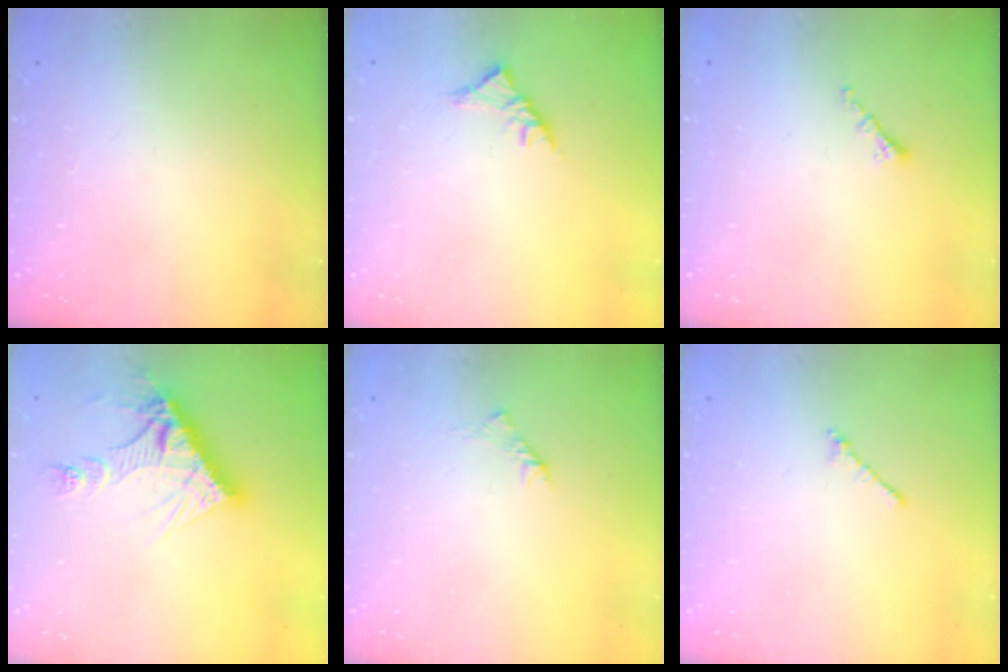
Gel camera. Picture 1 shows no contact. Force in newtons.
{"total": 3.5, "press": 3.4, "slide": 1.0}
{"total": 0.8, "press": 0.8, "slide": 0.2}
{"total": 12.7, "press": 12.6, "slide": 1.1}
{"total": 1.6, "press": 1.4, "slide": 0.6}
{"total": 0.9, "press": 0.7, "slide": 0.5}